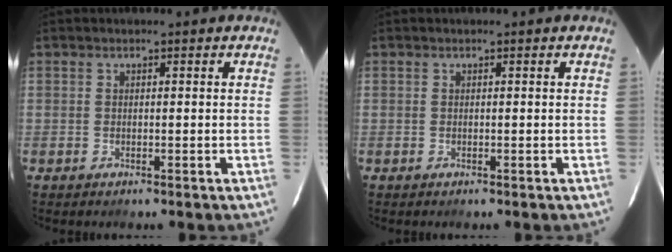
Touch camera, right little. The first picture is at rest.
{"total": 0.0}